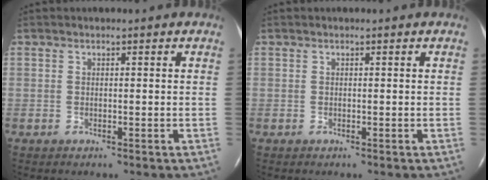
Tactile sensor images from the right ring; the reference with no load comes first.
{"total": 0.0}